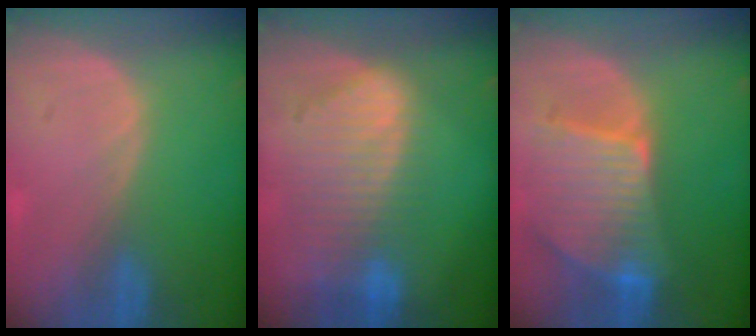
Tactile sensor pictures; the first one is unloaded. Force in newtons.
{"total": 9.3, "press": 8.2, "slide": 4.5}
{"total": 9.6, "press": 8.5, "slide": 4.5}